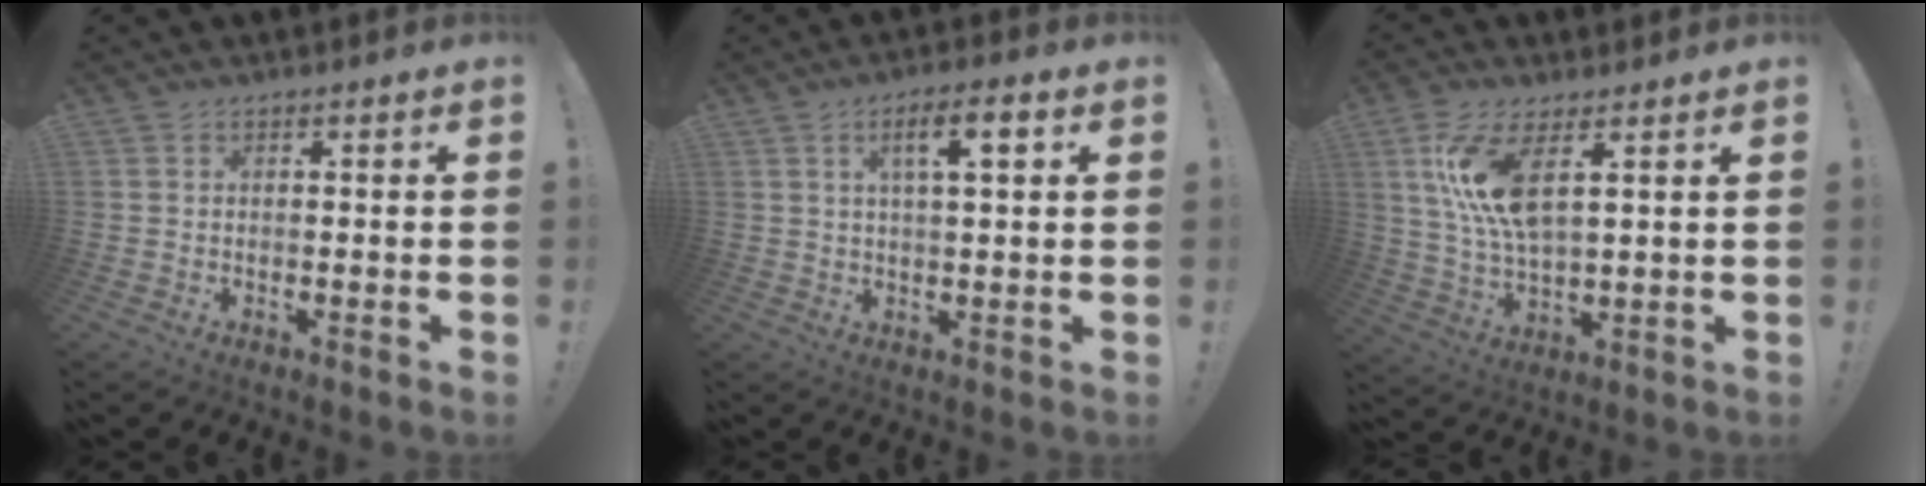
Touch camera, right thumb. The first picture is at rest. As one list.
[{"total": 7.3, "force": [2.7, 1.9, 6.5], "torque": [-0.099, -0.003, 0.037]}, {"total": 12.1, "force": [5.1, 4.2, 10.2], "torque": [-0.202, -0.026, 0.087]}]